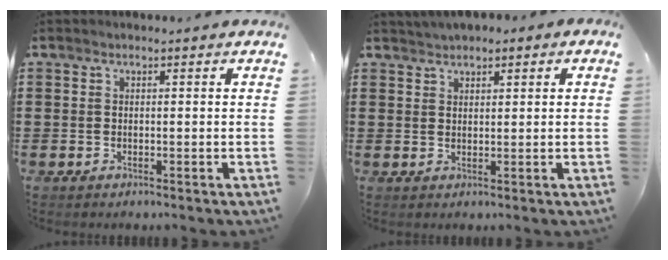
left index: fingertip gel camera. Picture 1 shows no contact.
{"total": 1.9, "force": [1.8, 0.7, 0.3], "torque": [-0.010, 0.006, 0.034]}